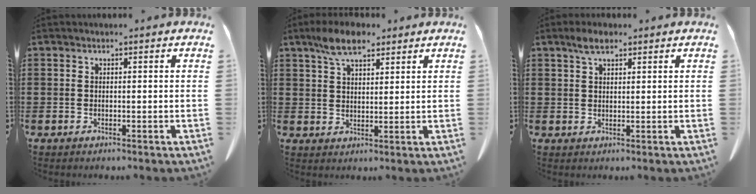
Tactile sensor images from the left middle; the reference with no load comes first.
{"total": 6.6, "force": [4.6, 2.6, 4.0], "torque": [-0.090, 0.005, 0.083]}
{"total": 2.9, "force": [1.9, 1.1, 1.9], "torque": [-0.042, 0.005, 0.034]}